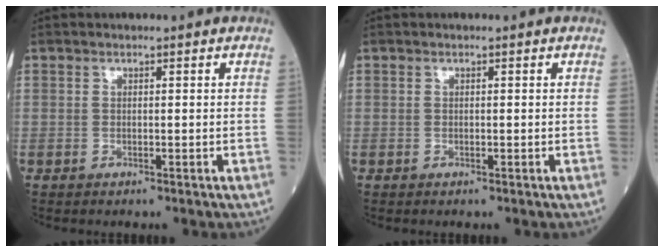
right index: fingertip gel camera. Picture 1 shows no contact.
{"total": 0.0}